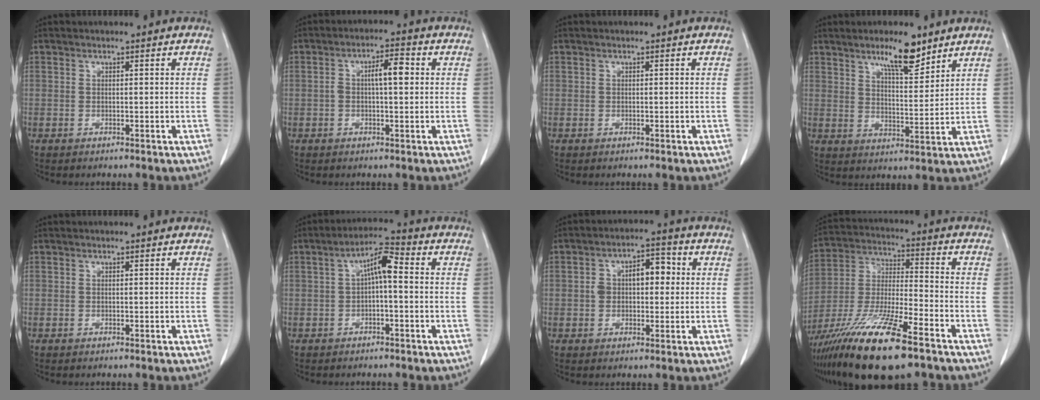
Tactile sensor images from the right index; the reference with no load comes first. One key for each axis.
{"total": 4.8, "fx": 0.5, "fy": 1.3, "fz": 4.7, "tx": -0.081, "ty": 0.017, "tz": 0.006}
{"total": 0.0}
{"total": 8.2, "fx": 6.0, "fy": 1.8, "fz": 5.4, "tx": -0.092, "ty": -0.002, "tz": 0.102}
{"total": 0.0}
{"total": 5.6, "fx": 0.3, "fy": 1.4, "fz": 5.4, "tx": -0.094, "ty": 0.024, "tz": 0.002}
{"total": 7.3, "fx": 0.9, "fy": 3.9, "fz": 6.1, "tx": -0.098, "ty": 0.033, "tz": 0.016}
{"total": 19.3, "fx": -12.5, "fy": 3.0, "fz": 14.4, "tx": -0.289, "ty": -0.039, "tz": -0.227}